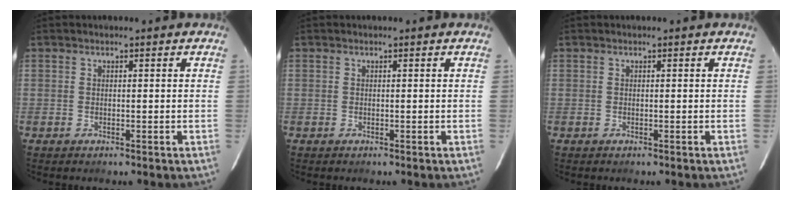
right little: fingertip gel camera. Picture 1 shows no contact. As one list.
[{"total": 0.0}, {"total": 0.0}]